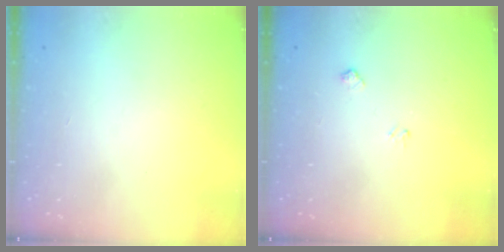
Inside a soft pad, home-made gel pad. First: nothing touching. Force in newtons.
{"total": 4.7, "press": 4.6, "slide": 0.7}